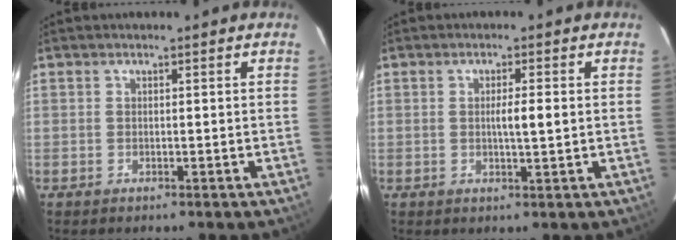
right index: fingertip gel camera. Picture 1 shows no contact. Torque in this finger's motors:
{"motor_torque": [0.49, 0.01, 0.23, 0.07]}